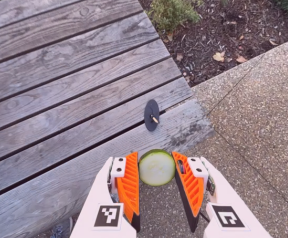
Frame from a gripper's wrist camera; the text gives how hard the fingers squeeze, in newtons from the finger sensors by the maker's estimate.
{"total": 8.9, "left": 8.7, "right": 9.1}